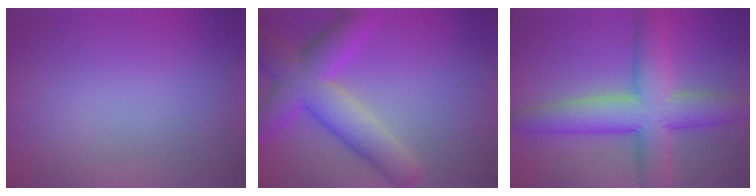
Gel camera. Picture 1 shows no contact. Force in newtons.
{"total": 7.6, "press": 7.6, "slide": 0.3}
{"total": 8.4, "press": 8.4, "slide": 0.4}